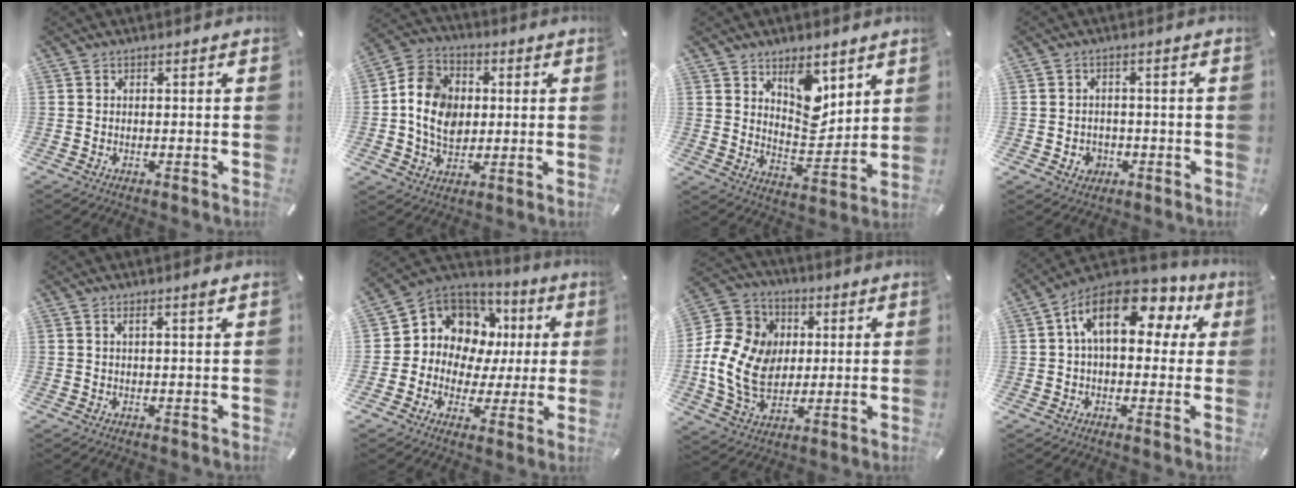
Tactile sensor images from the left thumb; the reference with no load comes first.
{"total": 11.5, "force": [0.3, 9.7, 6.2], "torque": [-0.123, 0.016, 0.008]}
{"total": 11.0, "force": [6.4, 6.9, 5.8], "torque": [-0.061, -0.046, 0.113]}
{"total": 3.7, "force": [-0.9, 3.5, 1.0], "torque": [-0.011, 0.002, -0.018]}
{"total": 2.1, "force": [1.2, 0.2, 1.7], "torque": [-0.035, -0.001, 0.021]}
{"total": 11.3, "force": [4.1, 10.1, 2.9], "torque": [-0.066, -0.038, 0.086]}
{"total": 15.0, "force": [0.0, 12.8, 7.9], "torque": [-0.187, 0.005, 0.004]}
{"total": 16.0, "force": [5.8, 8.9, 12.0], "torque": [-0.198, -0.013, 0.098]}